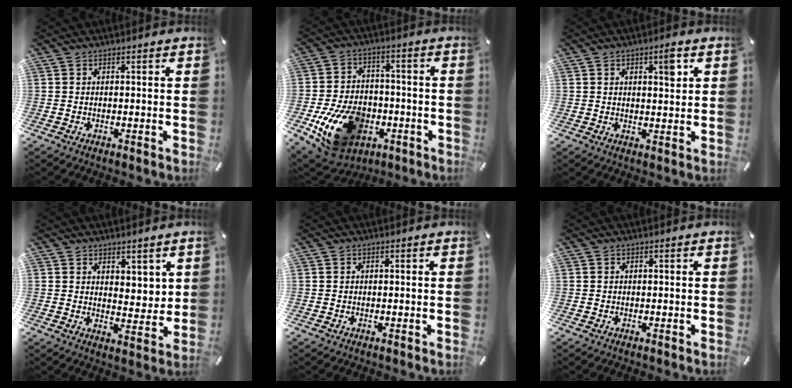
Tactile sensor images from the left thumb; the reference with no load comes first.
{"total": 17.3, "force": [-6.5, 12.1, 10.6], "torque": [-0.201, 0.033, -0.101]}
{"total": 5.1, "force": [2.1, 2.0, 4.2], "torque": [-0.054, -0.008, 0.028]}
{"total": 5.0, "force": [3.6, 3.3, 0.6], "torque": [0.011, -0.031, 0.063]}
{"total": 0.0}
{"total": 0.0}